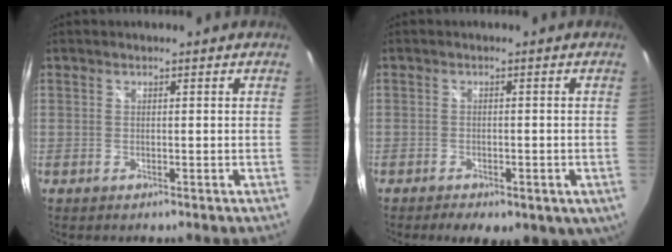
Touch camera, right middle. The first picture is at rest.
{"total": 7.8, "force": [-3.9, 4.2, 5.3], "torque": [-0.090, -0.024, -0.049]}